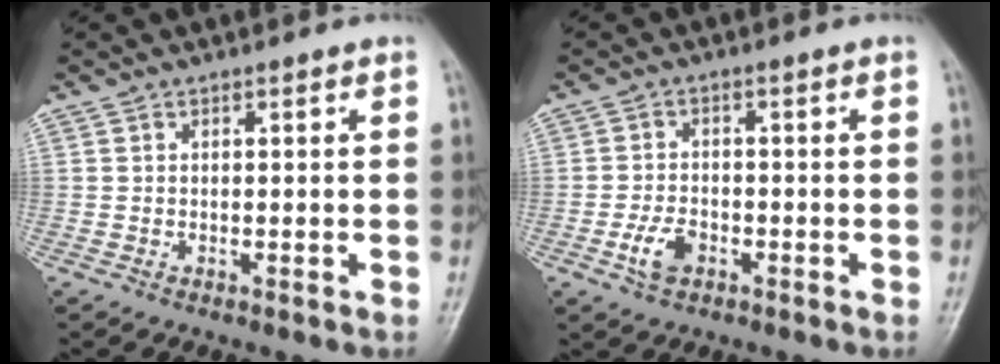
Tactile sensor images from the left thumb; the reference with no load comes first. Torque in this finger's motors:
{"motor_torque": [0.21, 0.92, 0.34, 0.00, 0.01]}